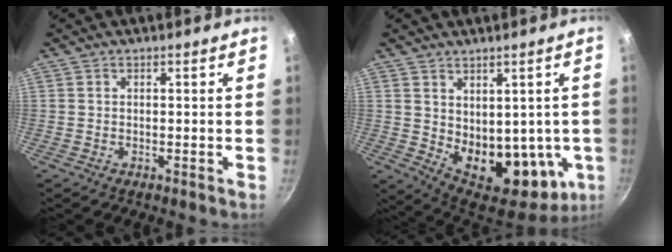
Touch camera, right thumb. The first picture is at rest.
{"total": 16.3, "force": [0.3, 10.5, 12.5], "torque": [-0.138, -0.033, 0.035]}